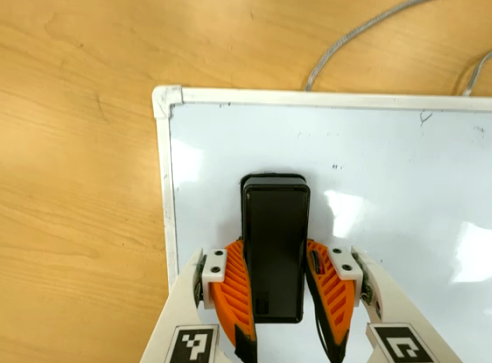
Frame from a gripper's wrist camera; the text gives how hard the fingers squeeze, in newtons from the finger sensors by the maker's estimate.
{"total": 12.9, "left": 13.4, "right": 12.4}